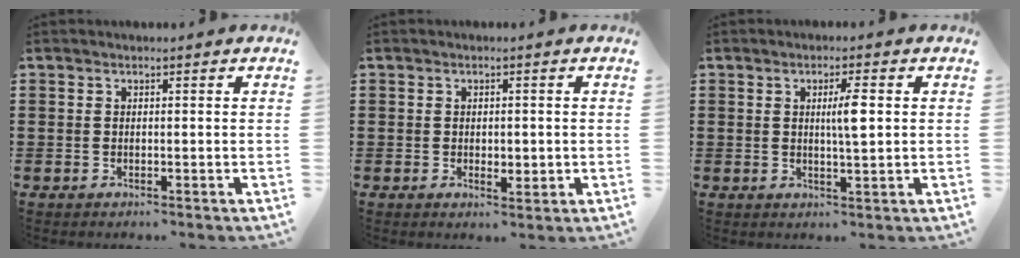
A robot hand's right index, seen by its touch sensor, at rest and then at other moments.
{"total": 1.5, "force": [0.0, 1.0, 1.2], "torque": [-0.024, 0.006, -0.002]}
{"total": 4.0, "force": [0.7, 0.6, 3.9], "torque": [-0.075, 0.004, 0.008]}